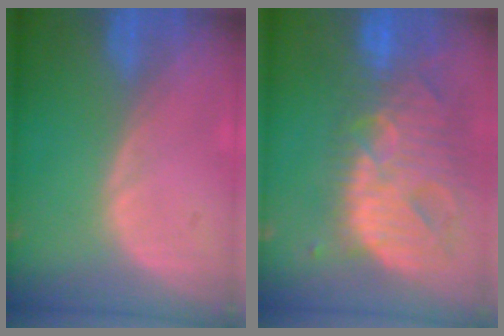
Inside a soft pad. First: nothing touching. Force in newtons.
{"total": 13.8, "press": 11.7, "slide": 7.4}